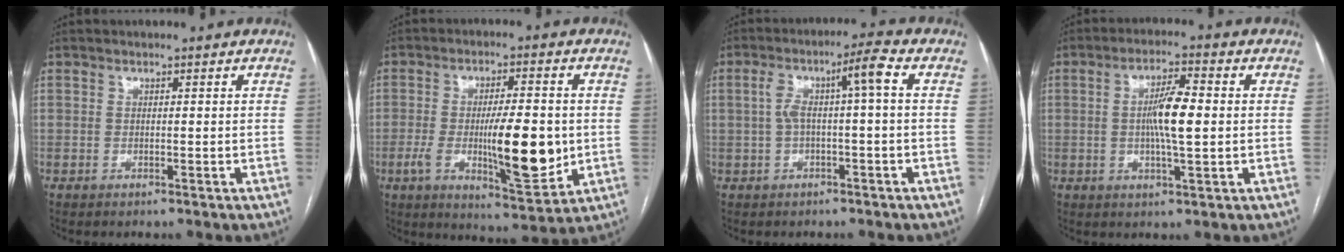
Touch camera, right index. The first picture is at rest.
{"total": 13.7, "force": [-1.7, 3.3, 13.2], "torque": [-0.222, -0.007, -0.021]}
{"total": 6.4, "force": [0.5, 0.3, 6.4], "torque": [-0.116, 0.032, 0.013]}
{"total": 7.3, "force": [0.0, 0.9, 7.2], "torque": [-0.134, 0.005, -0.002]}